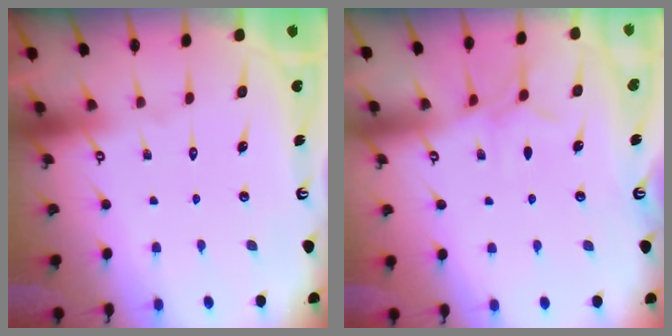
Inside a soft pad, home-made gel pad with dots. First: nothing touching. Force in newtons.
{"total": 5.2, "press": 5.1, "slide": 0.5}